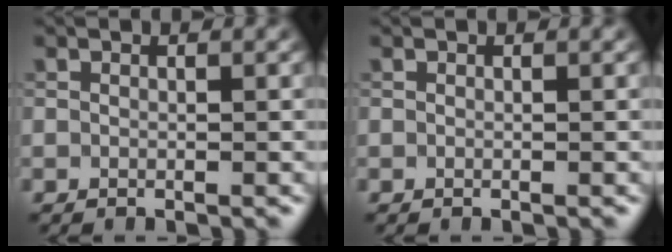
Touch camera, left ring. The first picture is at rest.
{"total": 0.0}